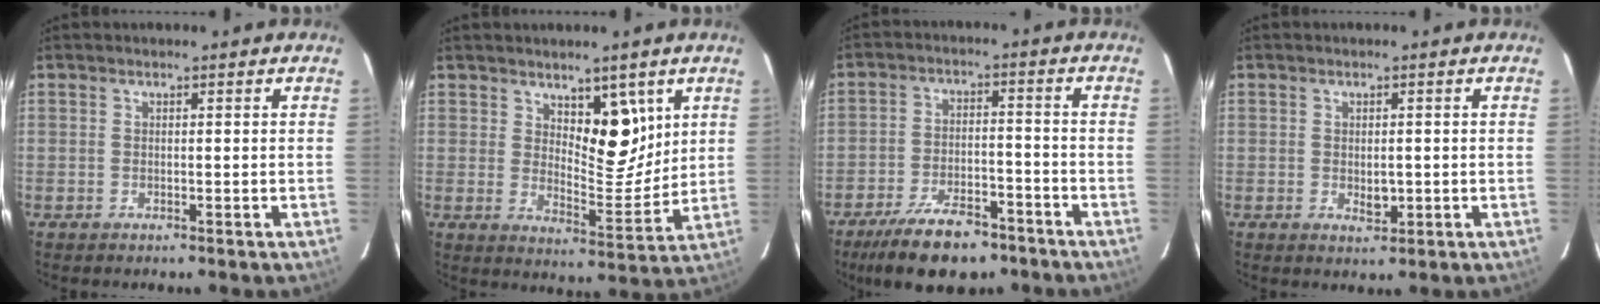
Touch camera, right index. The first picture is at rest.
{"total": 8.2, "force": [4.0, 3.5, 6.3], "torque": [-0.087, -0.008, 0.069]}
{"total": 11.3, "force": [-8.5, 4.1, 6.3], "torque": [-0.108, -0.005, -0.145]}
{"total": 2.2, "force": [-0.3, 1.2, 1.9], "torque": [-0.031, -0.004, 0.001]}